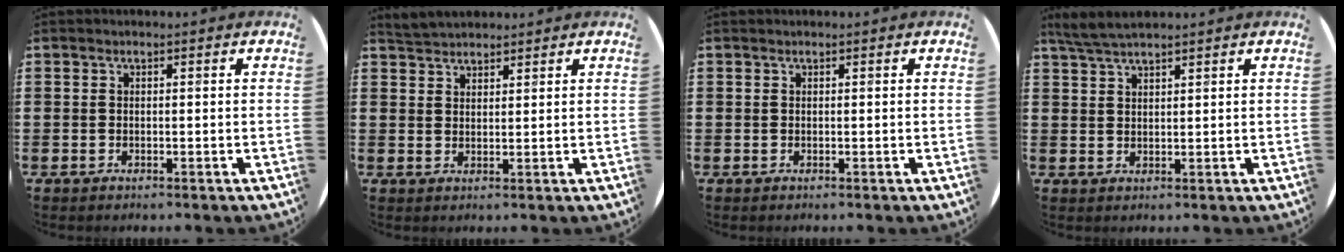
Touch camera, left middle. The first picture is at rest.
{"total": 3.1, "force": [3.1, 0.5, 0.0], "torque": [-0.006, -0.003, 0.060]}
{"total": 0.0}
{"total": 3.6, "force": [3.3, 0.3, 1.5], "torque": [-0.035, 0.001, 0.061]}